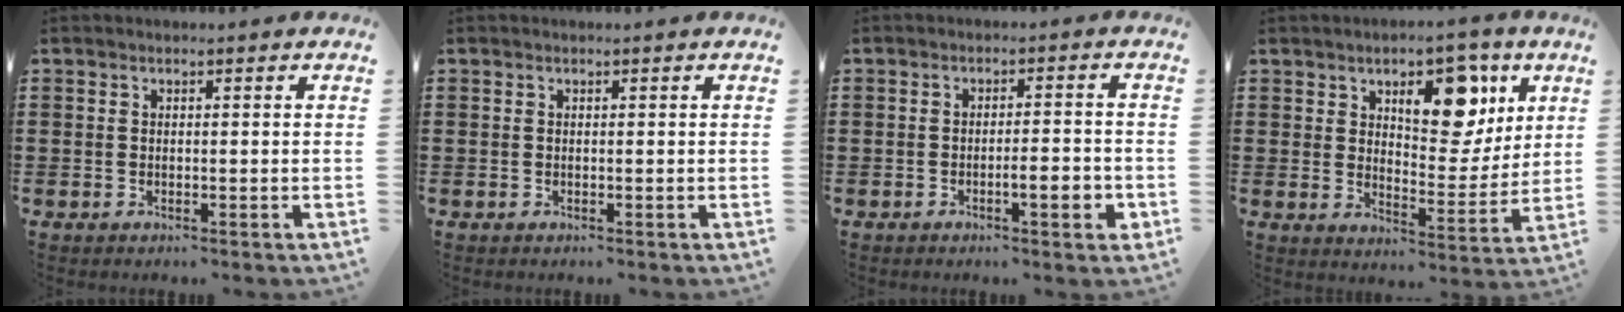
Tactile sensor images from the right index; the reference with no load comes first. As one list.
[{"total": 0.0}, {"total": 4.0, "force": [-1.6, 0.9, 3.6], "torque": [-0.050, -0.001, -0.029]}, {"total": 10.8, "force": [5.7, 5.1, 7.6], "torque": [-0.117, -0.010, 0.094]}]